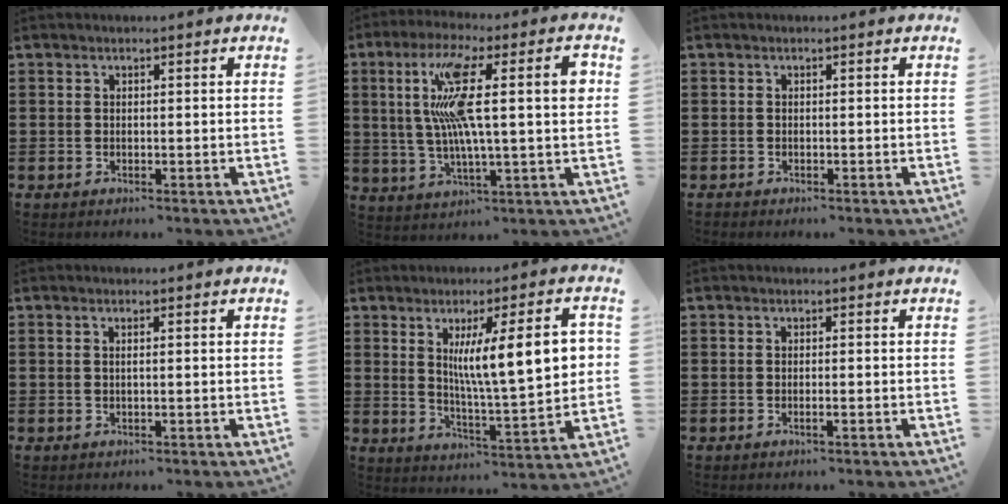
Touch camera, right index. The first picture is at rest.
{"total": 14.0, "force": [2.8, 2.6, 13.5], "torque": [-0.267, 0.007, 0.038]}
{"total": 0.6, "force": [-0.5, 0.3, -0.1], "torque": [0.001, 0.003, -0.012]}
{"total": 0.9, "force": [0.1, 0.0, 0.9], "torque": [-0.016, -0.002, 0.002]}
{"total": 12.3, "force": [3.2, 2.1, 11.7], "torque": [-0.195, -0.005, 0.048]}
{"total": 0.7, "force": [-0.3, 0.0, 0.7], "torque": [-0.012, -0.004, -0.004]}